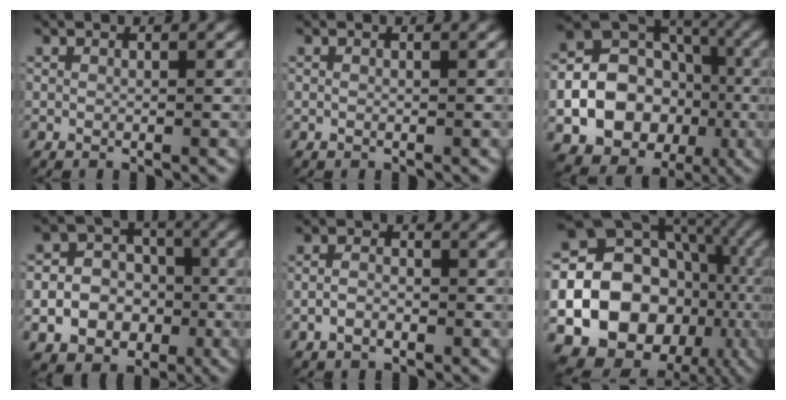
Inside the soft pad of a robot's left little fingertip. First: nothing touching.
{"total": 0.0}
{"total": 16.4, "force": [-3.9, 14.1, 7.4], "torque": [-0.156, -0.016, -0.078]}
{"total": 10.0, "force": [-3.0, 8.6, 4.1], "torque": [-0.061, -0.018, -0.064]}
{"total": 2.3, "force": [-1.0, 1.3, 1.6], "torque": [-0.028, 0.005, -0.023]}
{"total": 22.1, "force": [-4.1, 19.1, 10.4], "torque": [-0.177, -0.015, -0.084]}